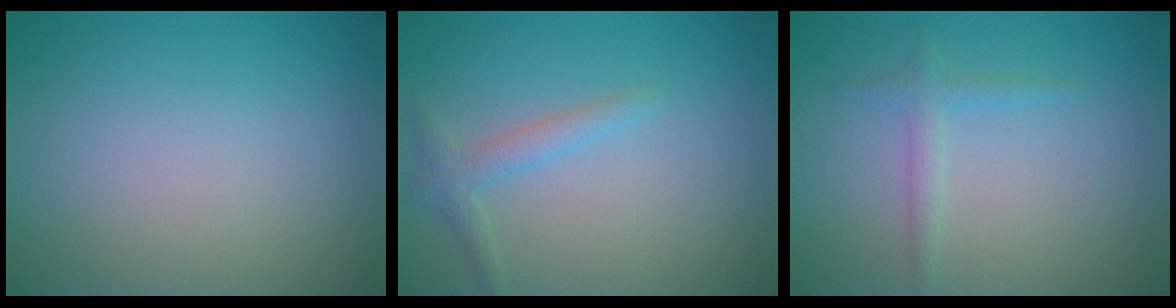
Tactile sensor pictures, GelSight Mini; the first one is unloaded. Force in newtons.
{"total": 1.8, "press": 1.8, "slide": 0.1}
{"total": 1.3, "press": 1.3, "slide": 0.1}